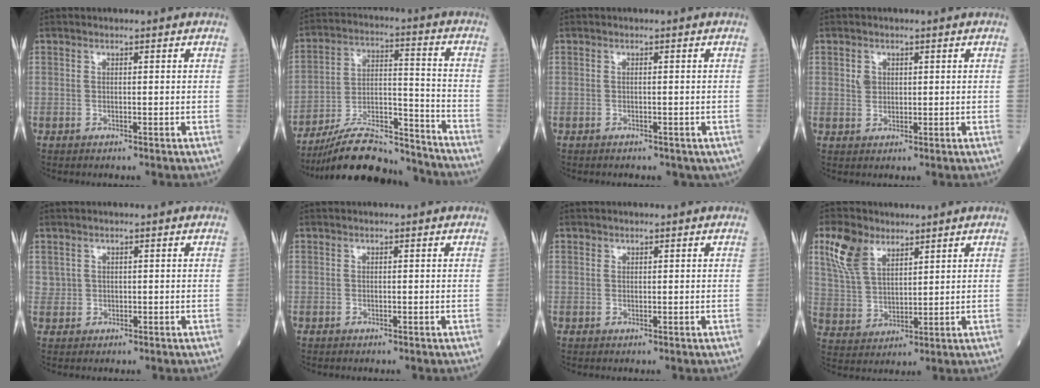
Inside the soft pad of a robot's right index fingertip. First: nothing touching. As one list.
[{"total": 17.3, "force": [-16.1, 2.7, 5.9], "torque": [-0.112, 0.023, -0.270]}, {"total": 2.9, "force": [-1.9, 1.6, 1.5], "torque": [-0.017, -0.004, -0.016]}, {"total": 2.0, "force": [0.7, 1.7, 0.8], "torque": [-0.014, -0.001, 0.013]}, {"total": 1.4, "force": [0.7, 1.2, 0.1], "torque": [0.011, 0.004, 0.008]}, {"total": 0.0}, {"total": 0.5, "force": [0.4, 0.4, 0.1], "torque": [0.001, -0.001, 0.004]}, {"total": 8.4, "force": [5.3, 4.2, 5.0], "torque": [-0.120, 0.016, 0.112]}]